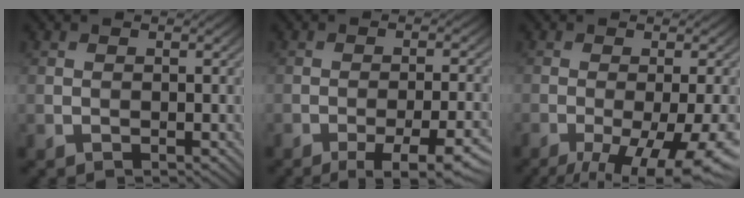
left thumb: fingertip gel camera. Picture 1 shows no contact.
{"total": 8.6, "force": [-5.5, 1.7, 6.5], "torque": [-0.100, 0.005, -0.065]}
{"total": 11.4, "force": [-5.7, 2.9, 9.4], "torque": [-0.136, -0.012, -0.073]}